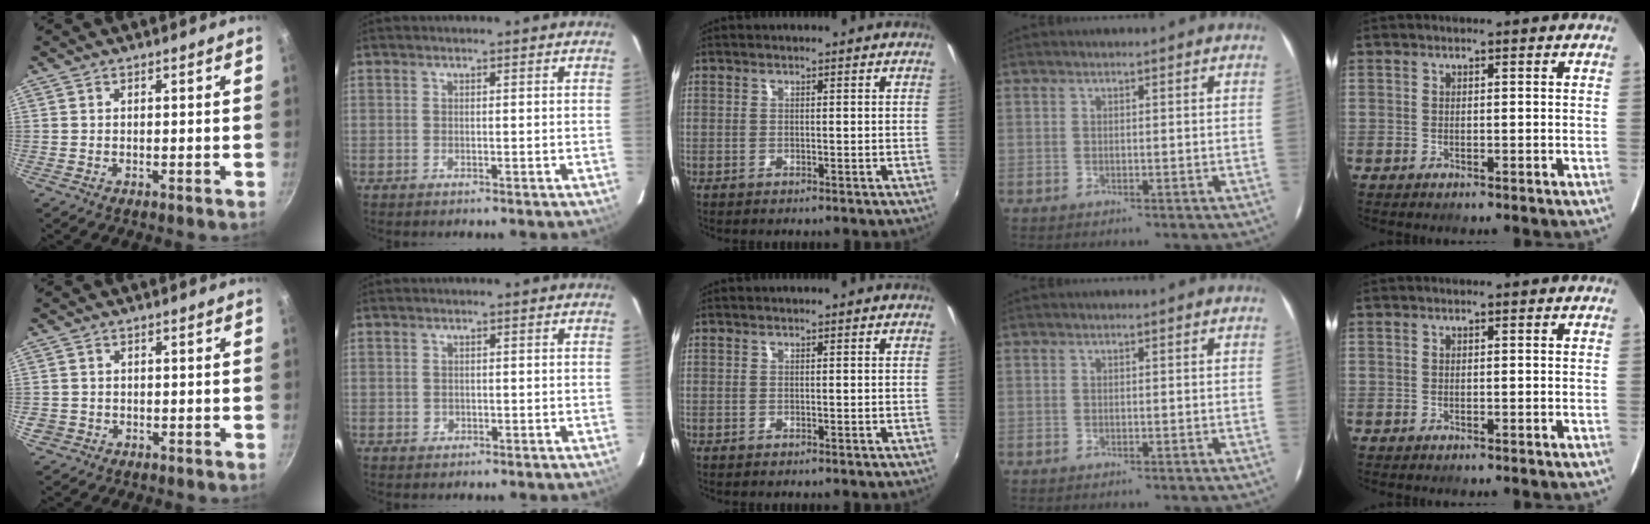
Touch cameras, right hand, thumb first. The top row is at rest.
{"thumb": {"total": 2.4, "force": [-0.7, 2.2, 0.7], "torque": [-0.014, 0.004, -0.006]}, "index": {"total": 1.0, "force": [-0.2, 0.9, 0.2], "torque": [0.000, 0.002, 0.000]}}